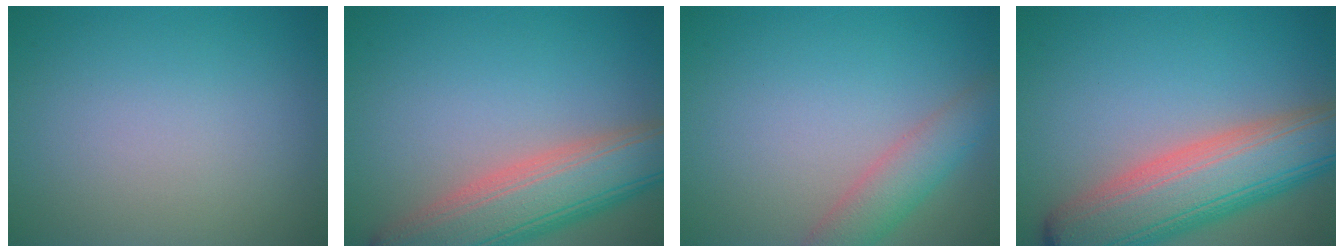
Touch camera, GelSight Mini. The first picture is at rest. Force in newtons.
{"total": 8.6, "press": 8.6, "slide": 0.3}
{"total": 3.6, "press": 3.6, "slide": 0.1}
{"total": 10.1, "press": 10.0, "slide": 0.7}